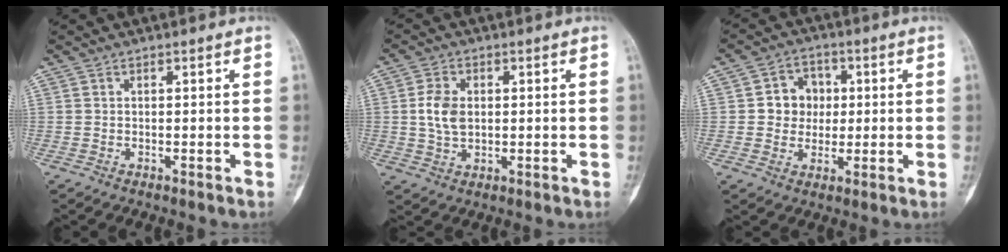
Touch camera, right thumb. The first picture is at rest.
{"total": 6.0, "force": [0.6, 4.1, 4.4], "torque": [-0.081, 0.000, 0.012]}
{"total": 7.1, "force": [0.6, 6.3, 3.0], "torque": [-0.003, 0.009, 0.005]}